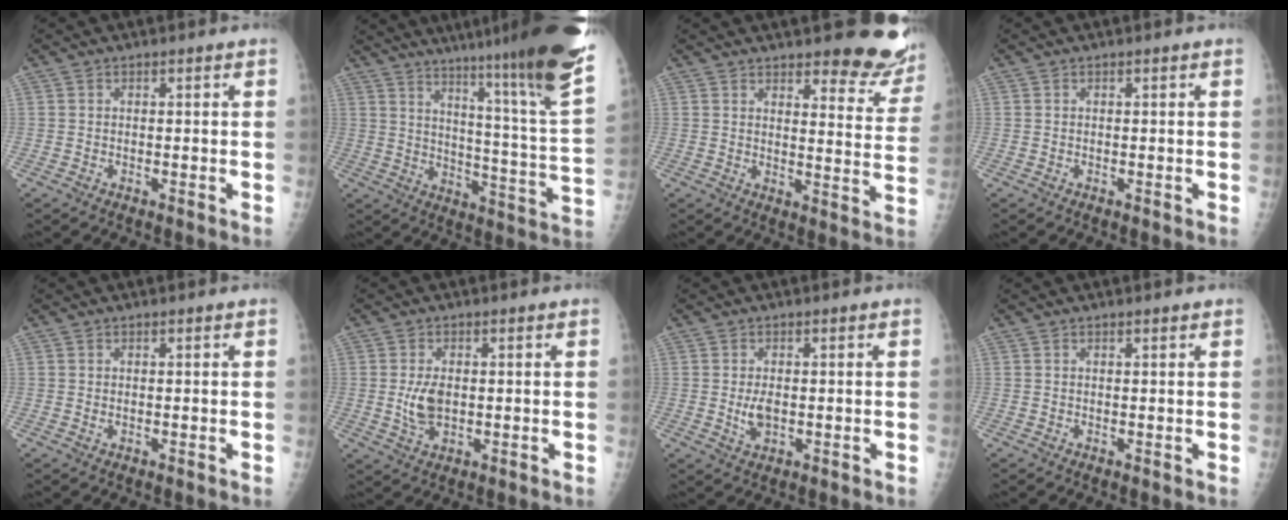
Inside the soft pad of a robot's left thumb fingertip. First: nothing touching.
{"total": 29.0, "force": [22.0, 0.5, 19.0], "torque": [-0.256, -0.146, 0.296]}
{"total": 13.6, "force": [11.5, 3.7, 6.4], "torque": [-0.034, -0.085, 0.127]}
{"total": 0.0}
{"total": 0.9, "force": [0.5, 0.3, 0.7], "torque": [-0.015, 0.001, 0.011]}
{"total": 5.0, "force": [0.3, 2.8, 4.1], "torque": [-0.080, -0.008, 0.013]}
{"total": 3.4, "force": [0.2, 1.7, 2.9], "torque": [-0.054, -0.008, 0.010]}
{"total": 0.9, "force": [0.8, 0.1, 0.5], "torque": [-0.005, -0.002, 0.013]}